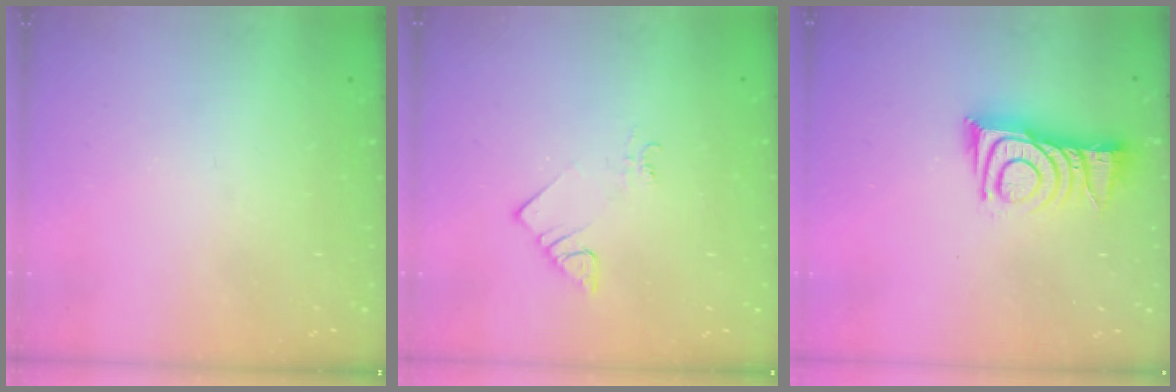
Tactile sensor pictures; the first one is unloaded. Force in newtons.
{"total": 2.1, "press": 2.0, "slide": 0.5}
{"total": 11.4, "press": 11.4, "slide": 0.6}